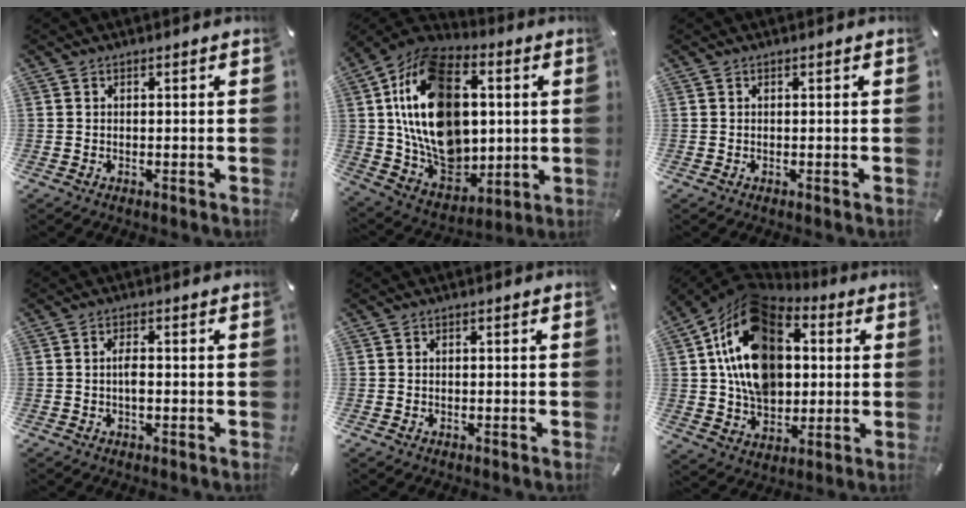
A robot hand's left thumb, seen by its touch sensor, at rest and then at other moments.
{"total": 24.4, "force": [3.7, 17.5, 16.6], "torque": [-0.330, -0.021, 0.070]}
{"total": 0.0}
{"total": 2.7, "force": [-0.4, 1.0, 2.4], "torque": [-0.054, 0.000, -0.010]}
{"total": 0.6, "force": [-0.2, 0.4, 0.4], "torque": [-0.007, 0.000, -0.005]}
{"total": 21.0, "force": [4.2, 15.7, 13.3], "torque": [-0.242, -0.011, 0.070]}